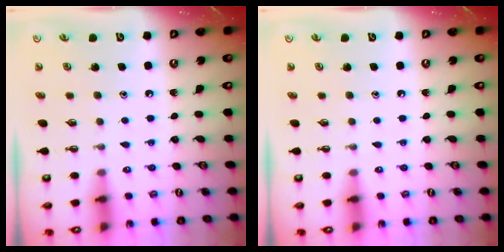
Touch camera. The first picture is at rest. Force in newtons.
{"total": 0.0}